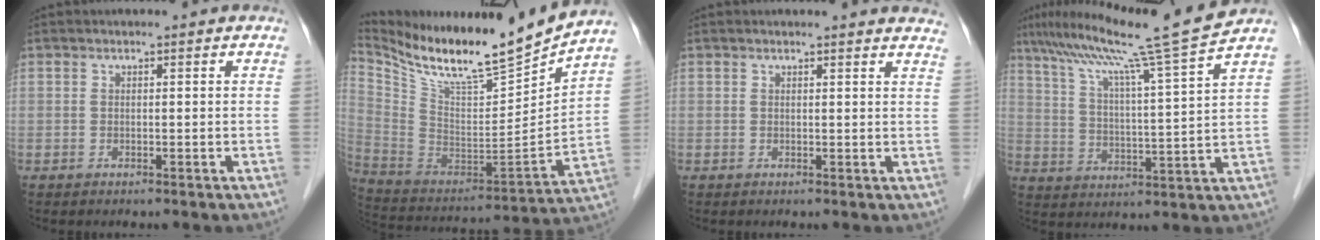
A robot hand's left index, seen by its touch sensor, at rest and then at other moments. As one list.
[{"total": 18.9, "force": [17.0, 0.4, 8.3], "torque": [-0.166, -0.047, 0.299]}, {"total": 7.0, "force": [6.9, 0.4, 1.3], "torque": [-0.003, -0.014, 0.046]}, {"total": 15.0, "force": [12.3, -3.3, 8.0], "torque": [-0.135, -0.017, 0.189]}]